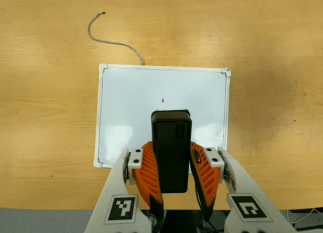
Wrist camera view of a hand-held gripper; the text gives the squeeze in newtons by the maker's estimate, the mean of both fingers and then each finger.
{"total": 8.3, "left": 7.0, "right": 9.6}